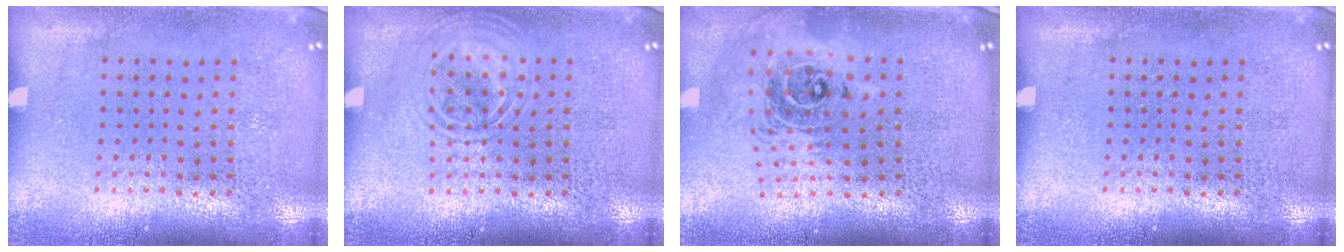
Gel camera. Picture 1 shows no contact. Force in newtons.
{"total": 2.1, "press": 2.1, "slide": 0.3}
{"total": 2.1, "press": 1.6, "slide": 1.4}
{"total": 0.0}